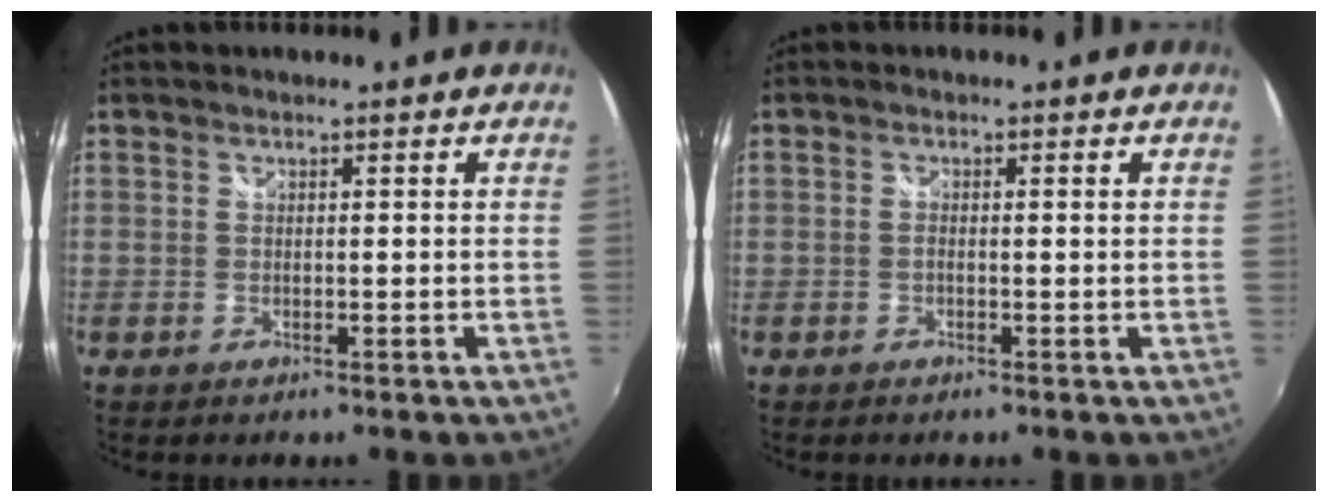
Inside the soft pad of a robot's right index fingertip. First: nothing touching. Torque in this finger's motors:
{"motor_torque": [-0.19, -0.04, -0.04, -0.01]}